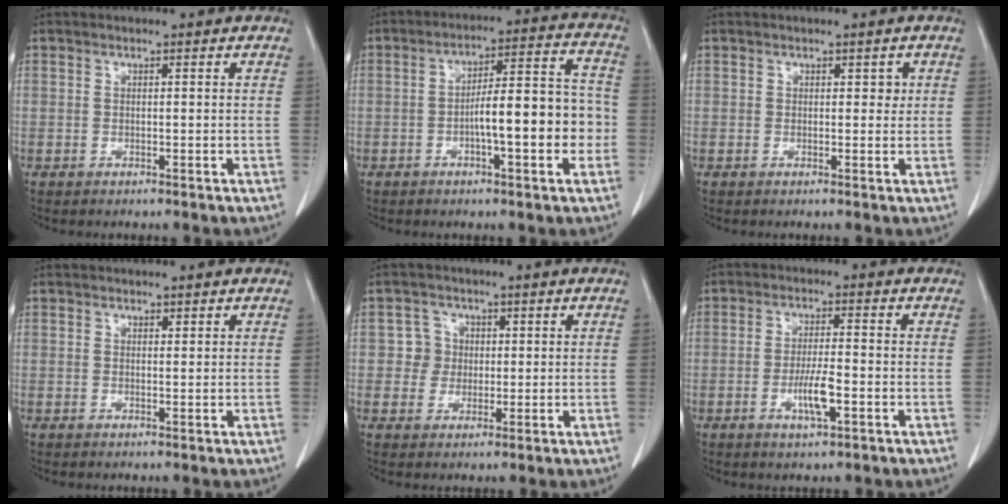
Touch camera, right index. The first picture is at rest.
{"total": 11.5, "force": [-2.6, 2.4, 11.0], "torque": [-0.167, 0.031, -0.038]}
{"total": 1.4, "force": [0.5, 1.0, 0.8], "torque": [-0.002, 0.000, 0.005]}
{"total": 0.6, "force": [0.5, 0.3, 0.2], "torque": [-0.005, -0.004, 0.008]}
{"total": 3.5, "force": [0.5, 3.4, 0.1], "torque": [0.009, 0.009, 0.008]}
{"total": 5.1, "force": [-1.7, 0.7, 4.7], "torque": [-0.091, -0.005, -0.030]}